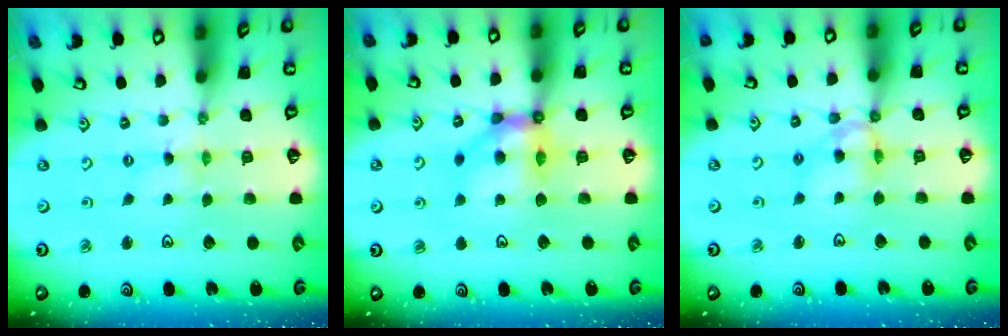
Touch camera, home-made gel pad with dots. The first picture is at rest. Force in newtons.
{"total": 9.7, "press": 9.7, "slide": 1.0}
{"total": 9.5, "press": 9.5, "slide": 0.7}